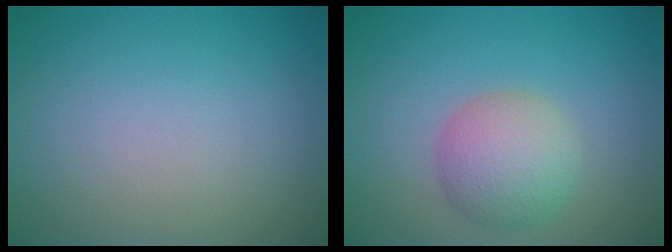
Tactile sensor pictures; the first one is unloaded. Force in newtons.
{"total": 4.3, "press": 4.3, "slide": 0.1}